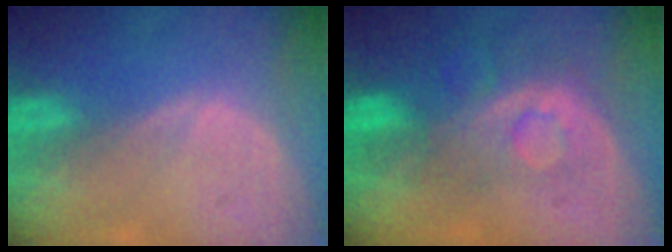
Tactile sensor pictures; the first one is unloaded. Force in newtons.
{"total": 7.8, "press": 7.5, "slide": 2.0}